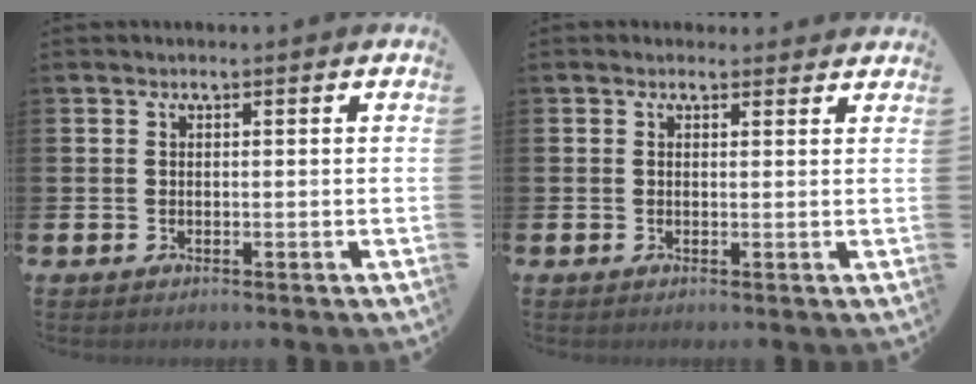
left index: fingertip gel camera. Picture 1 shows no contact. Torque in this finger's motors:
{"motor_torque": [0.92, -1.22, 0.04, 0.01]}